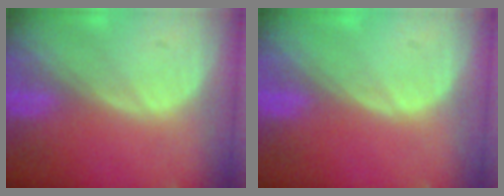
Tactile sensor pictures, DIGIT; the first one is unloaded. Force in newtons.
{"total": 0.0}